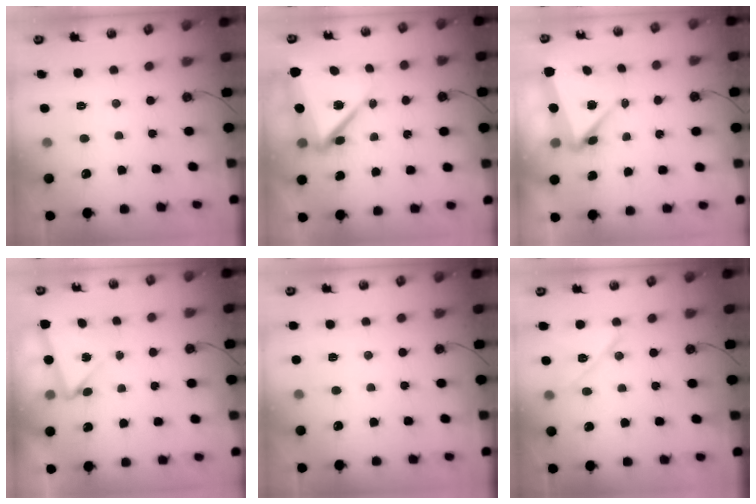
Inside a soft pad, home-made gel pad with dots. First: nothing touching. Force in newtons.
{"total": 12.0, "press": 11.9, "slide": 1.6}
{"total": 6.1, "press": 6.1, "slide": 0.3}
{"total": 4.9, "press": 4.8, "slide": 0.6}
{"total": 3.5, "press": 2.4, "slide": 2.5}
{"total": 10.8, "press": 9.7, "slide": 4.8}